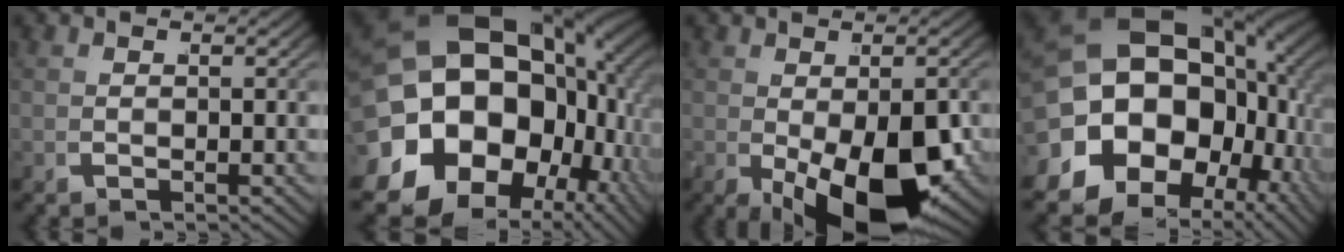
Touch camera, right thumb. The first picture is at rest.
{"total": 25.6, "force": [-0.4, 18.8, 17.3], "torque": [-0.330, -0.044, 0.003]}
{"total": 10.4, "force": [-2.7, 5.3, 8.5], "torque": [-0.154, -0.042, -0.014]}
{"total": 23.4, "force": [0.7, 17.3, 15.7], "torque": [-0.303, -0.031, 0.018]}